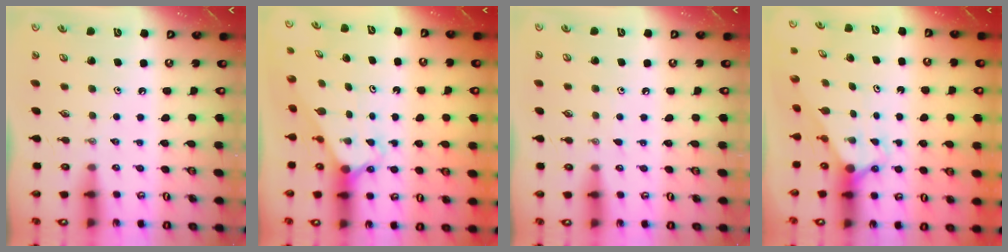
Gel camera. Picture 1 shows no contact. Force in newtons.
{"total": 2.3, "press": 2.3, "slide": 0.2}
{"total": 3.9, "press": 3.9, "slide": 0.2}
{"total": 2.8, "press": 2.8, "slide": 0.0}